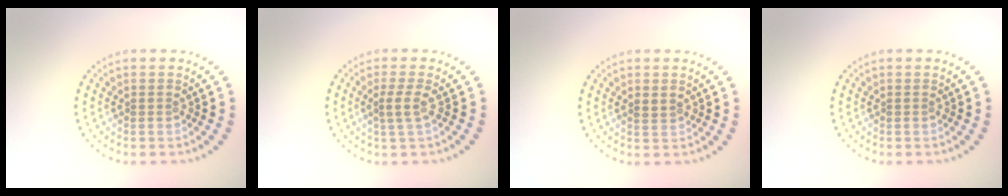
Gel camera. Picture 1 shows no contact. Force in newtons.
{"total": 1.6, "press": 1.2, "slide": 1.1}
{"total": 0.8, "press": 0.8, "slide": 0.1}
{"total": 0.0}